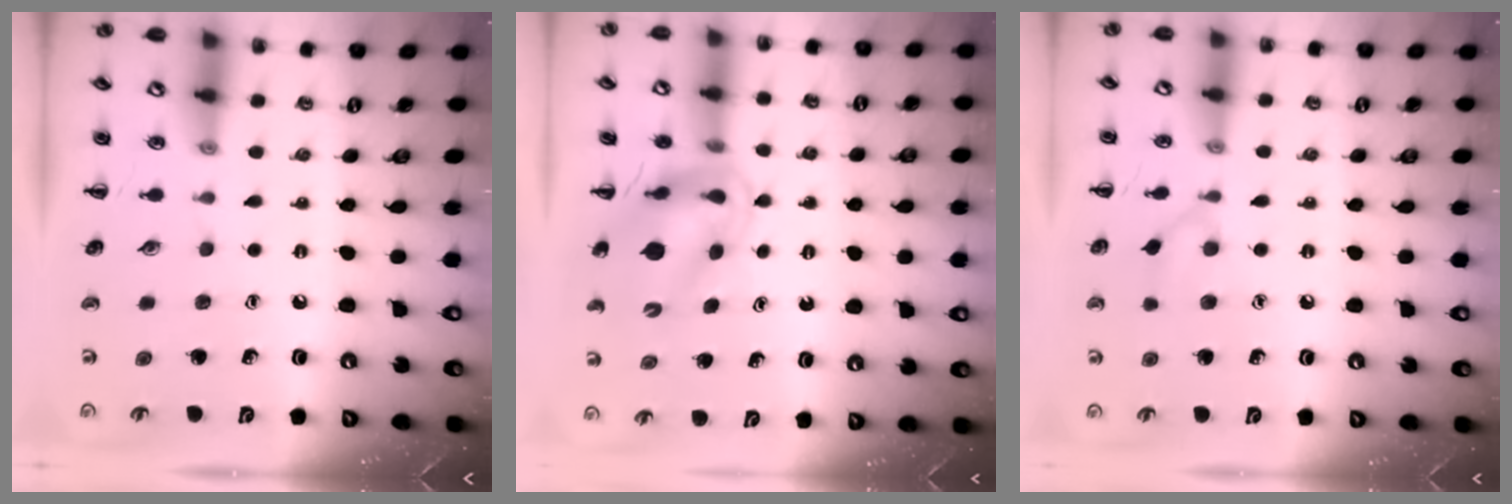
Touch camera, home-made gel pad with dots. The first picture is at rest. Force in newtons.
{"total": 11.2, "press": 10.6, "slide": 3.6}
{"total": 6.5, "press": 6.1, "slide": 2.2}